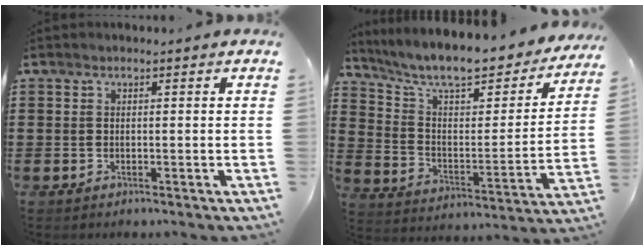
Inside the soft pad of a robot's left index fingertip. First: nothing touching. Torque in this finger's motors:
{"motor_torque": [2.02, -0.12, 0.44, 0.21]}